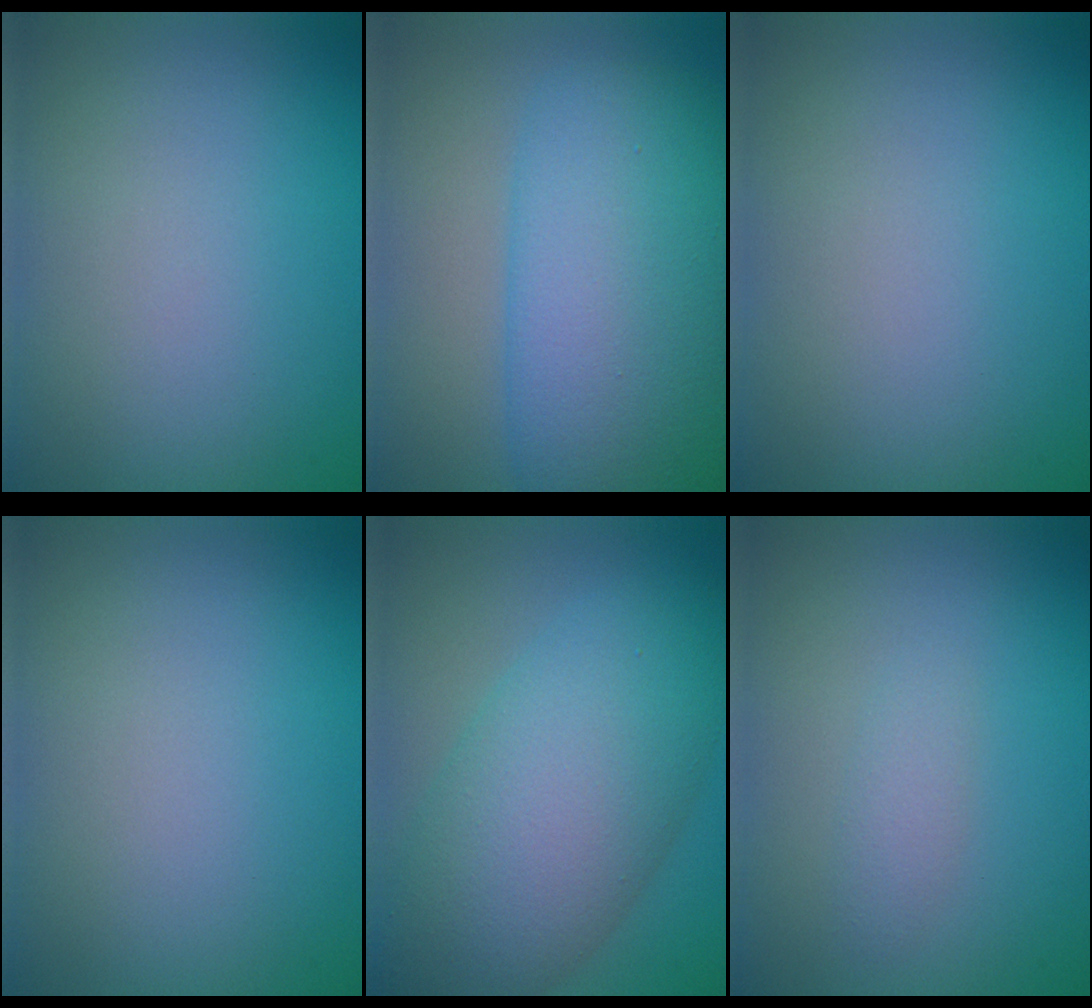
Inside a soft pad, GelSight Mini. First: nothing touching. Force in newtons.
{"total": 11.7, "press": 11.7, "slide": 0.2}
{"total": 0.0}
{"total": 0.0}
{"total": 10.0, "press": 10.0, "slide": 0.3}
{"total": 1.2, "press": 1.2, "slide": 0.0}